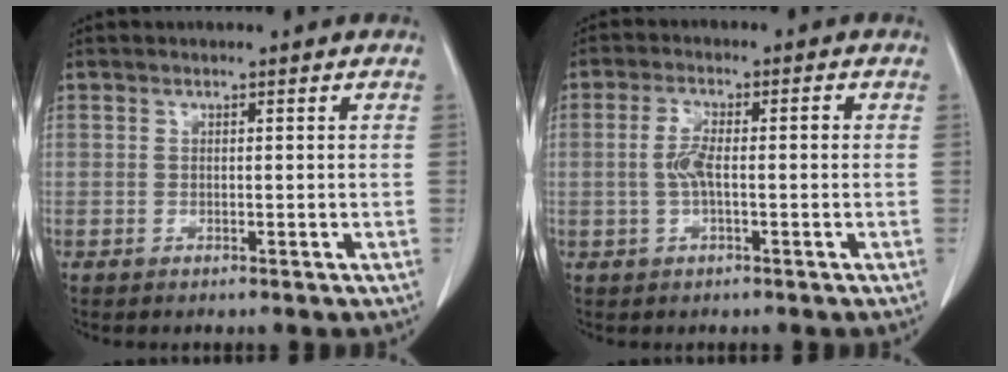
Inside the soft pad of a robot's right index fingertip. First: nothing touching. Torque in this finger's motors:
{"motor_torque": [0.10, 0.00, 0.08, 0.07]}